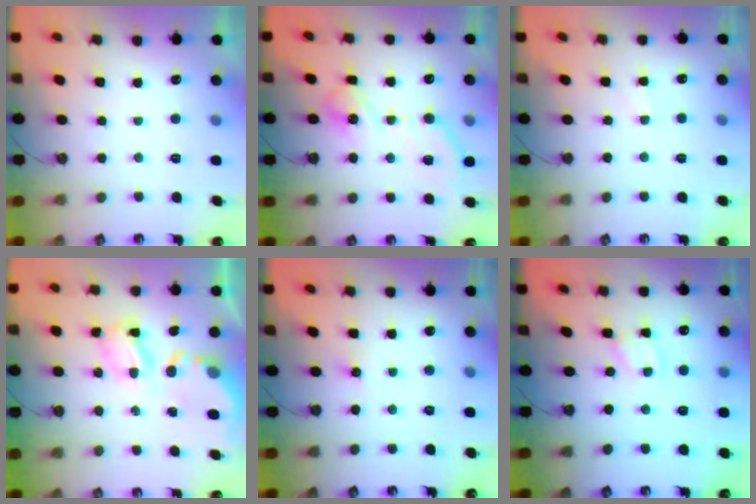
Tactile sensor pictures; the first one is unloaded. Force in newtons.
{"total": 12.6, "press": 12.6, "slide": 0.4}
{"total": 1.6, "press": 1.5, "slide": 0.3}
{"total": 7.3, "press": 7.3, "slide": 0.5}
{"total": 4.2, "press": 4.2, "slide": 0.4}
{"total": 1.9, "press": 1.9, "slide": 0.3}